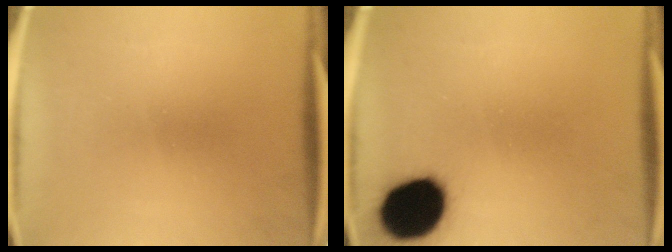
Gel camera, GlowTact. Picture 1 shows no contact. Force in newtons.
{"total": 13.0}